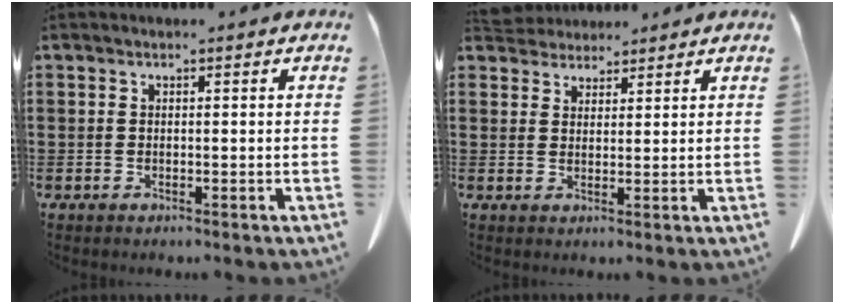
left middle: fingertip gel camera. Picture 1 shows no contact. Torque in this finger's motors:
{"motor_torque": [1.17, 0.46, 0.04, 0.02]}